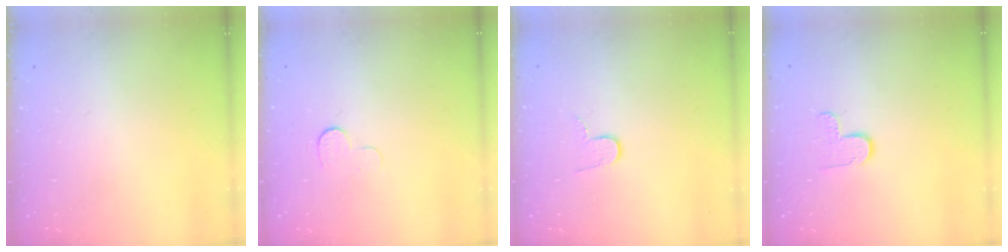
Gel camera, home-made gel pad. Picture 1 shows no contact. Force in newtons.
{"total": 5.3, "press": 5.3, "slide": 0.4}
{"total": 4.8, "press": 4.8, "slide": 0.5}
{"total": 6.3, "press": 6.3, "slide": 0.3}